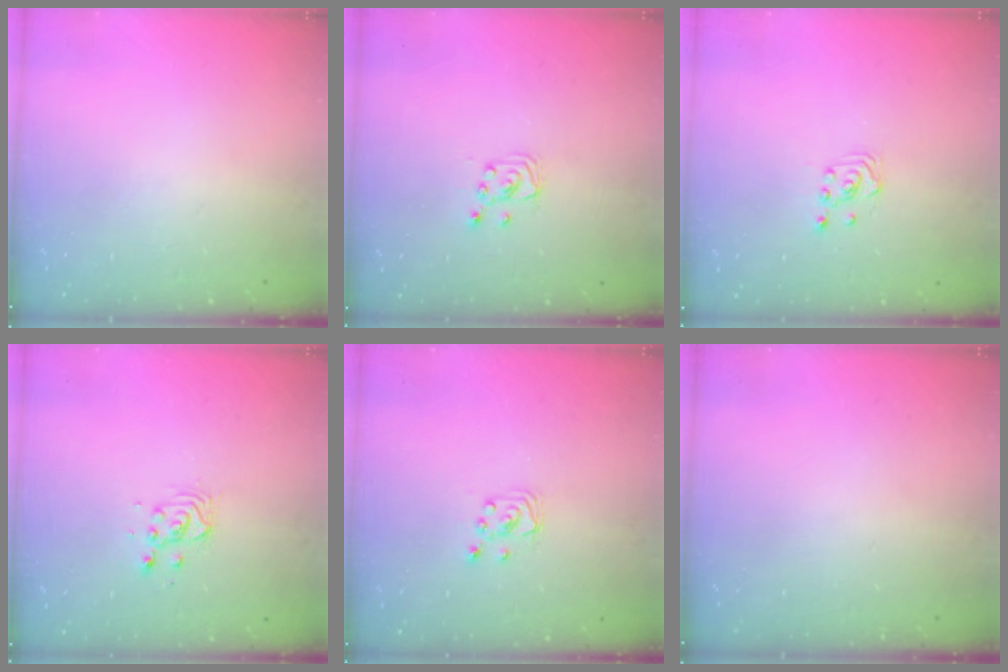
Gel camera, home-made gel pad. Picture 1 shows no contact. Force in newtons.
{"total": 2.4, "press": 2.4, "slide": 0.2}
{"total": 2.9, "press": 2.6, "slide": 1.4}
{"total": 3.2, "press": 3.2, "slide": 0.2}
{"total": 2.7, "press": 2.7, "slide": 0.2}
{"total": 0.0}